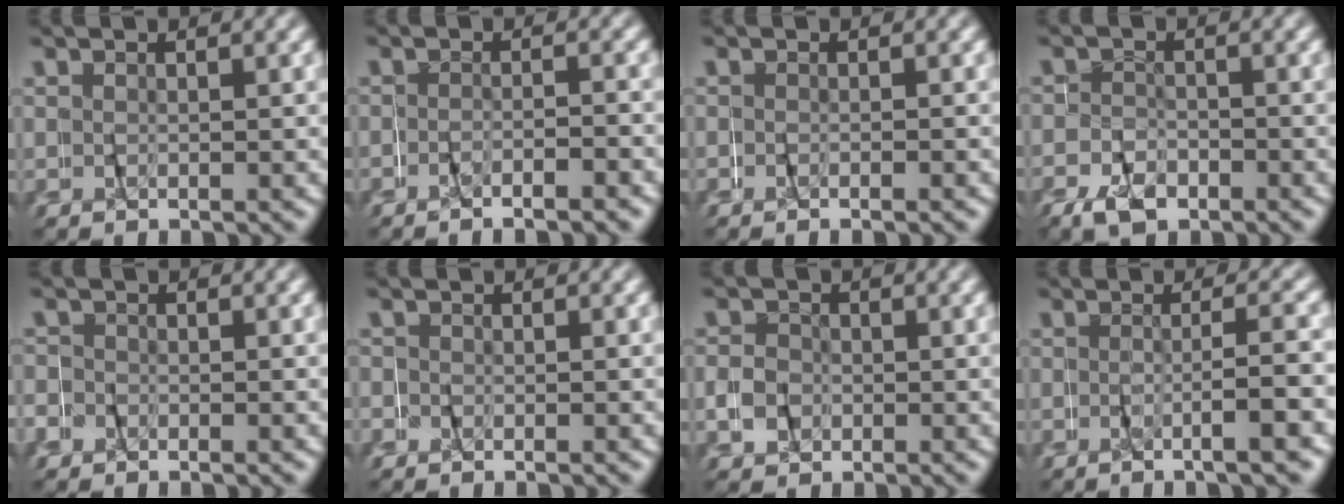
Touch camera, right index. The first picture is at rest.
{"total": 1.9, "force": [-1.9, -0.2, 0.0], "torque": [0.006, 0.016, -0.045]}
{"total": 0.8, "force": [-0.7, -0.4, 0.0], "torque": [-0.003, 0.001, -0.016]}
{"total": 2.6, "force": [-2.3, 1.3, 0.3], "torque": [0.003, 0.000, -0.042]}
{"total": 2.3, "force": [-1.3, 1.9, -0.2], "torque": [-0.004, 0.009, -0.034]}
{"total": 0.6, "force": [-0.5, 0.2, -0.2], "torque": [-0.005, 0.002, -0.014]}
{"total": 1.7, "force": [-0.5, 1.6, -0.2], "torque": [0.012, 0.011, -0.017]}
{"total": 2.5, "force": [-1.5, -1.5, 1.3], "torque": [-0.015, 0.008, -0.029]}